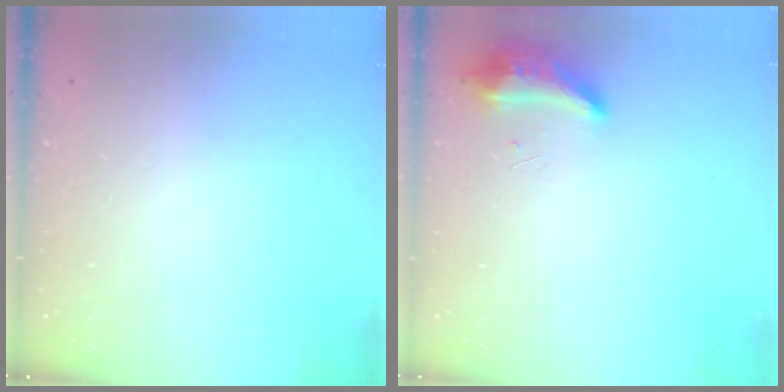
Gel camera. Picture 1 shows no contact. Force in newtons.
{"total": 16.8, "press": 10.1, "slide": 13.4}